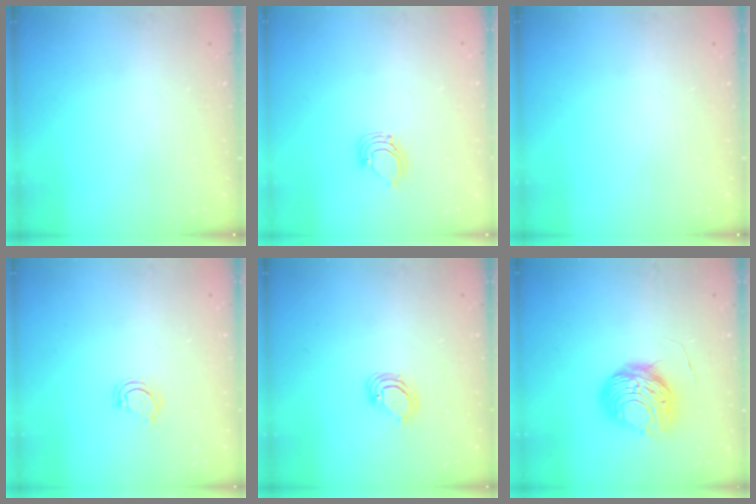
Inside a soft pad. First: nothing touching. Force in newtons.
{"total": 2.6, "press": 2.6, "slide": 0.2}
{"total": 0.0}
{"total": 4.1, "press": 4.1, "slide": 0.3}
{"total": 4.4, "press": 4.4, "slide": 0.4}
{"total": 10.0, "press": 10.0, "slide": 0.9}